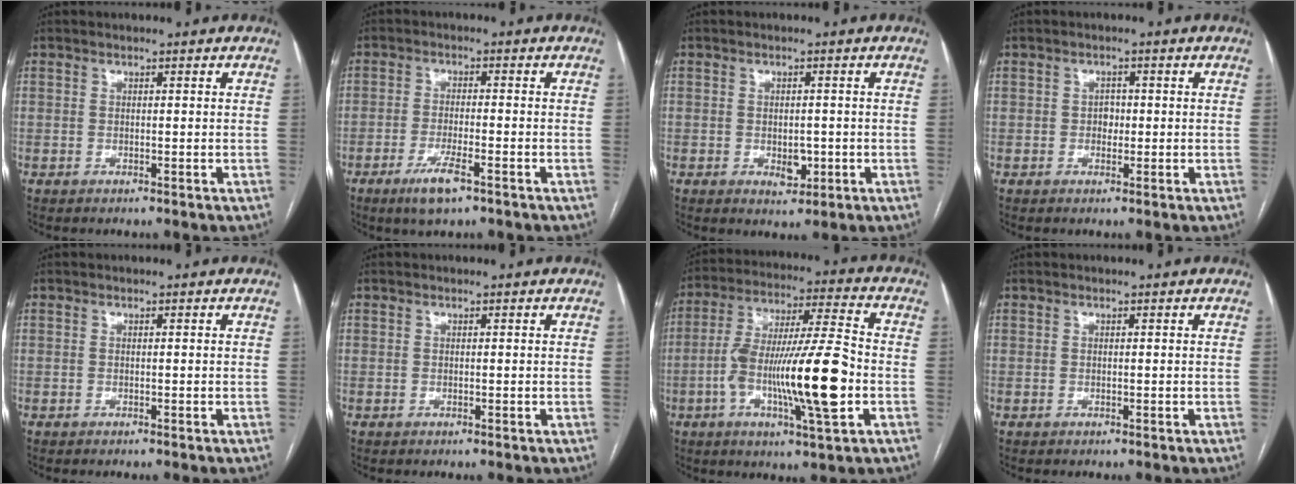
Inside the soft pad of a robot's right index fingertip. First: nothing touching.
{"total": 5.5, "force": [-3.3, 0.8, 4.3], "torque": [-0.088, -0.009, -0.058]}
{"total": 3.0, "force": [-0.8, 1.8, 2.2], "torque": [-0.029, 0.000, -0.003]}
{"total": 1.6, "force": [-0.2, 1.3, 1.0], "torque": [-0.011, 0.005, -0.003]}
{"total": 0.0}
{"total": 0.0}
{"total": 17.9, "force": [-4.2, 1.6, 17.3], "torque": [-0.313, 0.000, -0.071]}
{"total": 0.0}